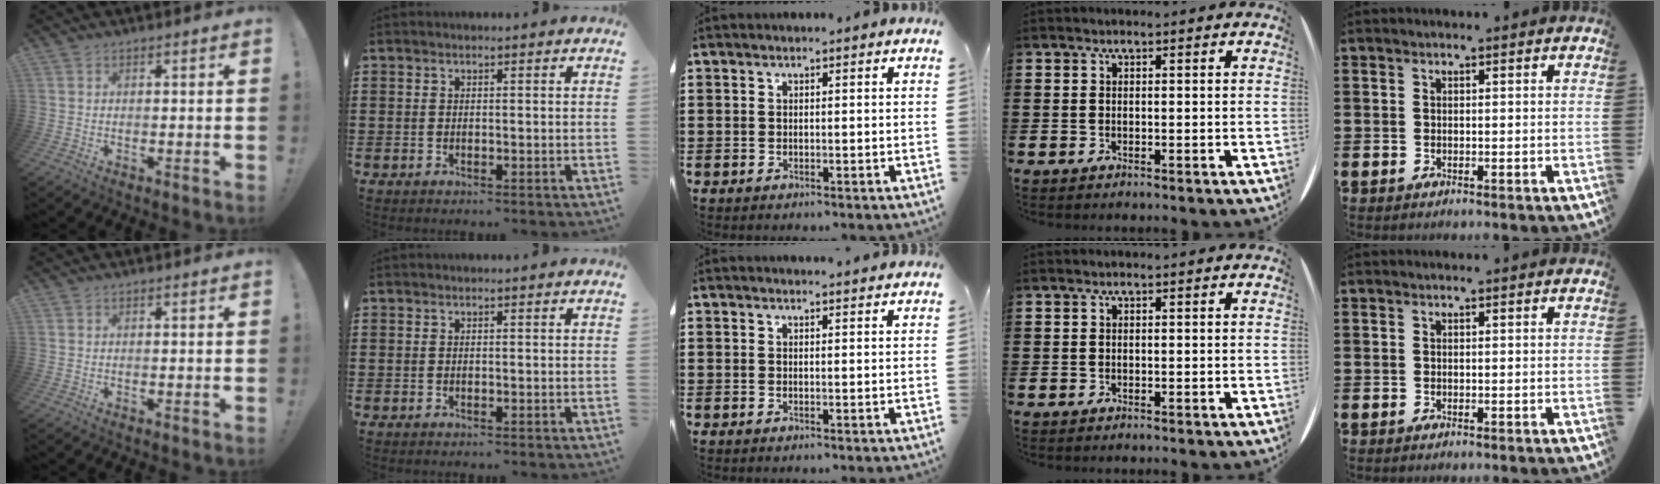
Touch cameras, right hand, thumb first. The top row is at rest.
{"middle": {"total": 1.2, "force": [1.2, -0.1, 0.2], "torque": [0.002, -0.004, 0.021]}}